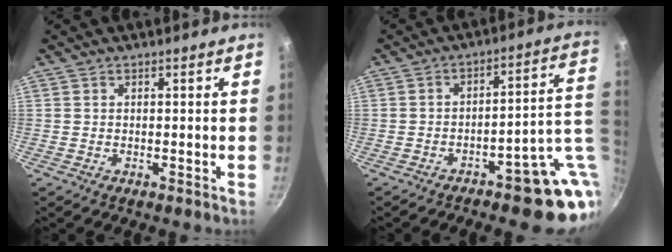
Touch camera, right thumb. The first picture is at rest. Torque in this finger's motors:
{"motor_torque": [2.39, 0.60, 0.56, -0.63, 0.05]}